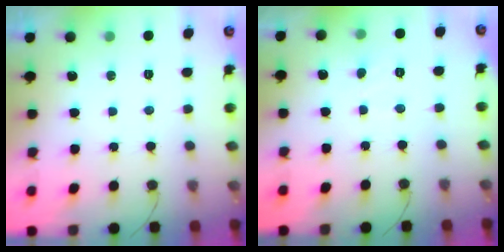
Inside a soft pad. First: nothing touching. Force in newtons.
{"total": 2.2, "press": 2.2, "slide": 0.2}